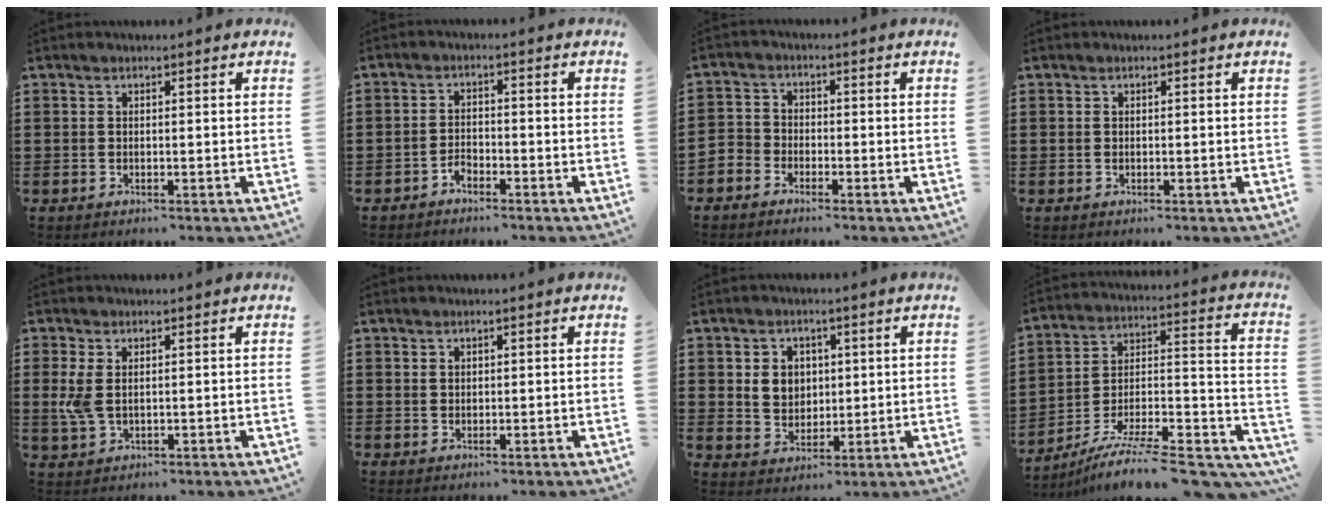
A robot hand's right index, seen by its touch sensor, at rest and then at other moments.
{"total": 2.1, "force": [-1.8, 0.9, 0.4], "torque": [-0.014, 0.003, -0.039]}
{"total": 2.5, "force": [-2.2, 1.3, -0.2], "torque": [-0.013, 0.001, -0.052]}
{"total": 0.0}
{"total": 4.4, "force": [0.5, 2.4, 3.6], "torque": [-0.103, -0.003, 0.001]}
{"total": 0.7, "force": [0.5, 0.4, 0.0], "torque": [-0.001, 0.000, 0.011]}
{"total": 4.4, "force": [1.1, 3.9, 1.5], "torque": [-0.038, 0.011, 0.017]}
{"total": 10.2, "force": [-8.2, 1.1, 5.9], "torque": [-0.079, 0.013, -0.154]}